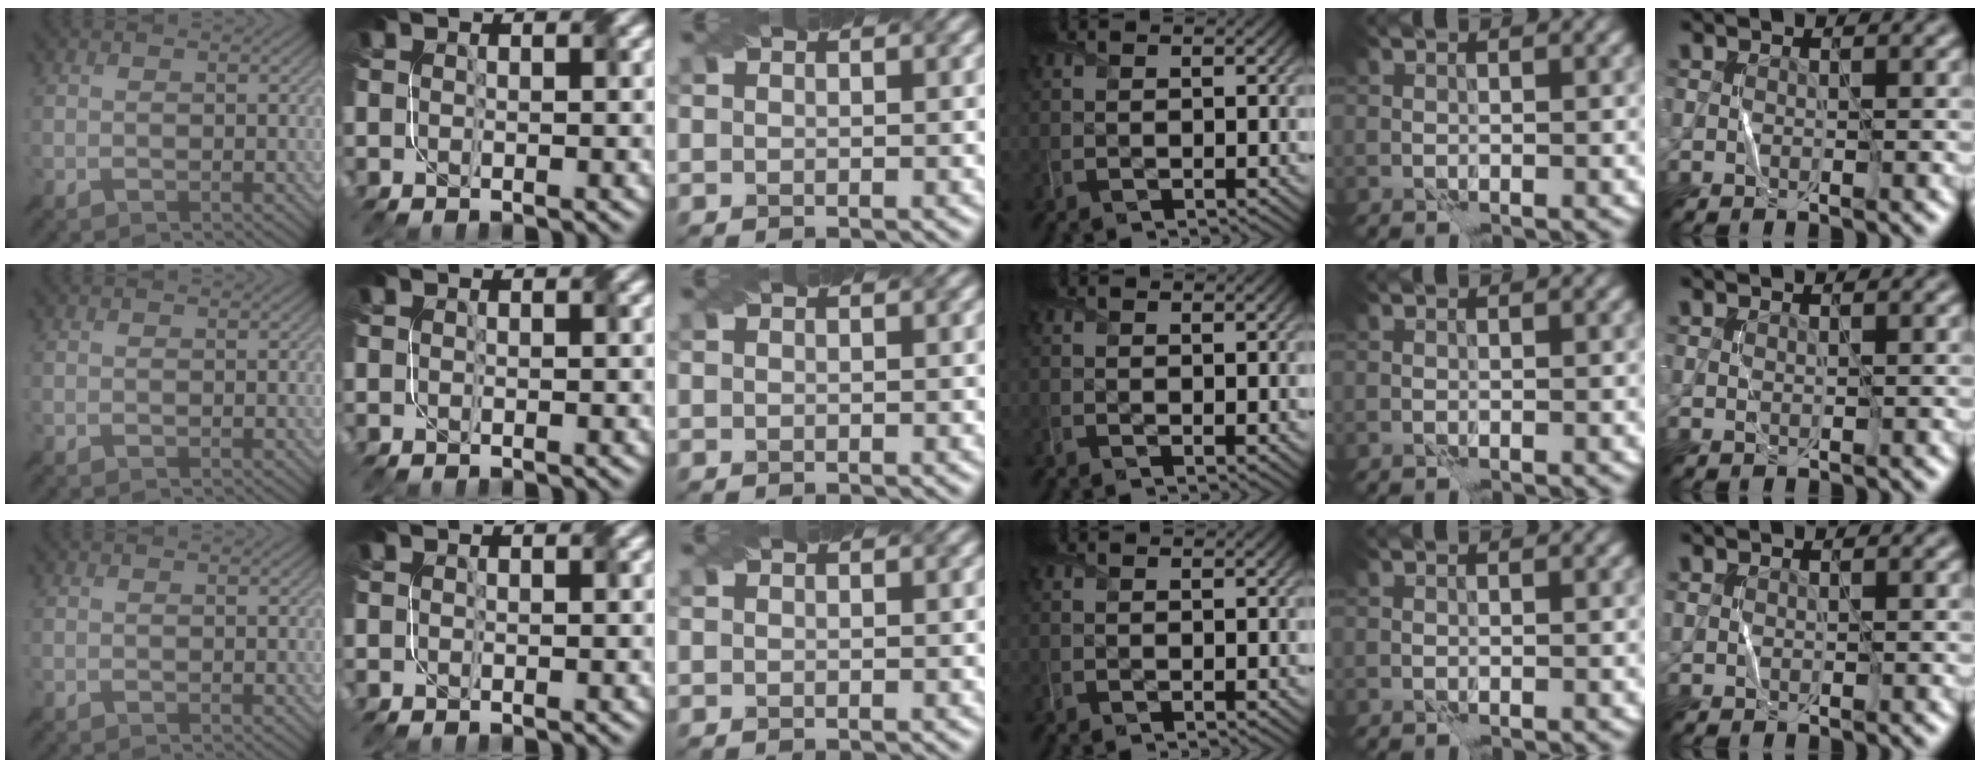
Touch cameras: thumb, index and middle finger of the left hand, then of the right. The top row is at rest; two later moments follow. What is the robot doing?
{"motion": "fold", "object": "file"}